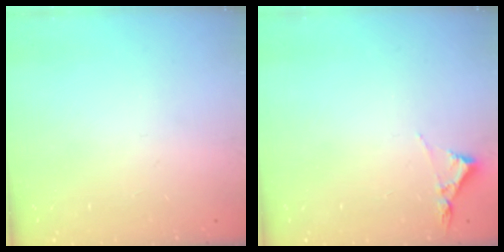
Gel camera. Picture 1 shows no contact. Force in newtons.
{"total": 3.2, "press": 3.2, "slide": 0.5}